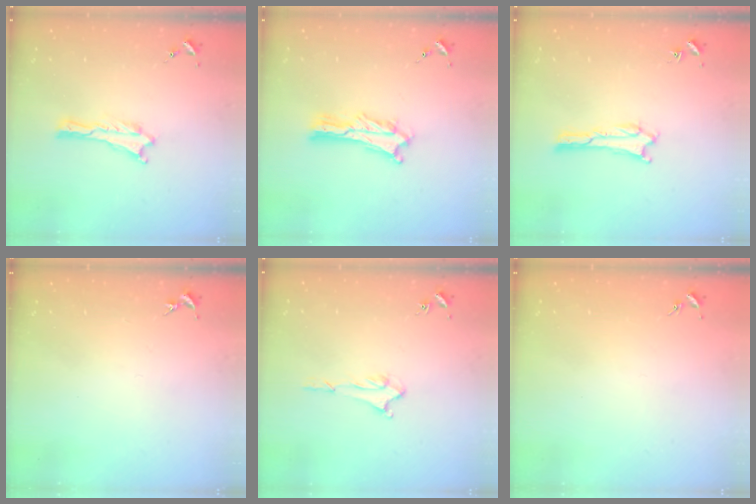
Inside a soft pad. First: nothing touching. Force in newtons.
{"total": 2.7, "press": 2.7, "slide": 0.3}
{"total": 1.3, "press": 1.3, "slide": 0.4}
{"total": 0.0}
{"total": 1.5, "press": 1.5, "slide": 0.2}
{"total": 0.0}